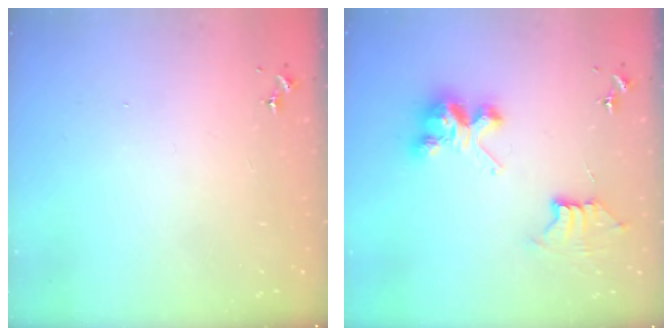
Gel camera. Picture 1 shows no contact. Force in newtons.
{"total": 9.7, "press": 9.6, "slide": 0.7}